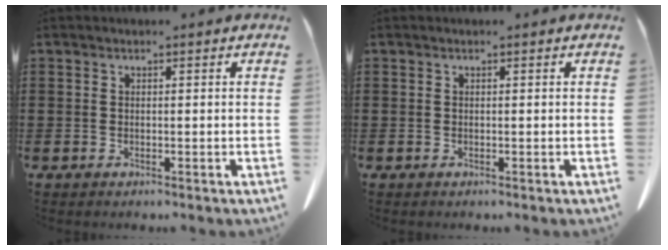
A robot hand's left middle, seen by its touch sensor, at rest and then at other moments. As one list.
[{"total": 0.0}]